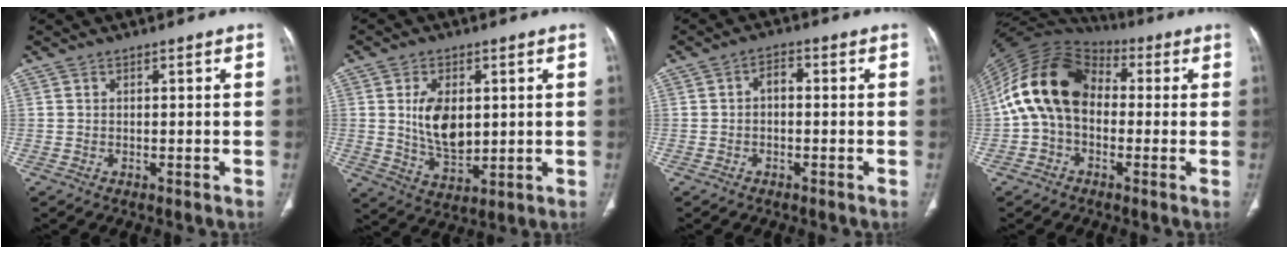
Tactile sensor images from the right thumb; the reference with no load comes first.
{"total": 10.0, "force": [1.5, 6.0, 7.8], "torque": [-0.122, -0.017, 0.041]}
{"total": 2.7, "force": [-0.3, 1.7, 2.1], "torque": [-0.029, 0.013, -0.011]}
{"total": 16.1, "force": [0.5, 11.3, 11.6], "torque": [-0.208, 0.041, -0.004]}